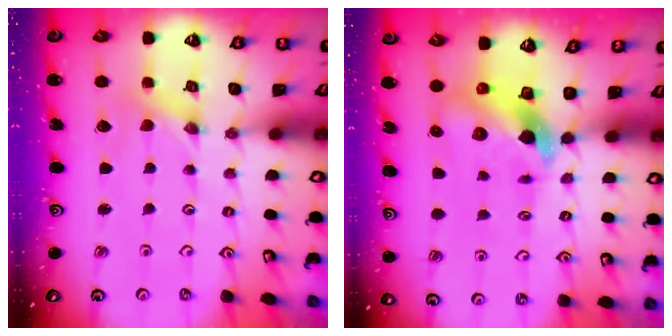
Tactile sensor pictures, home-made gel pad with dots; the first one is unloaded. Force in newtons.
{"total": 7.6, "press": 7.5, "slide": 1.2}